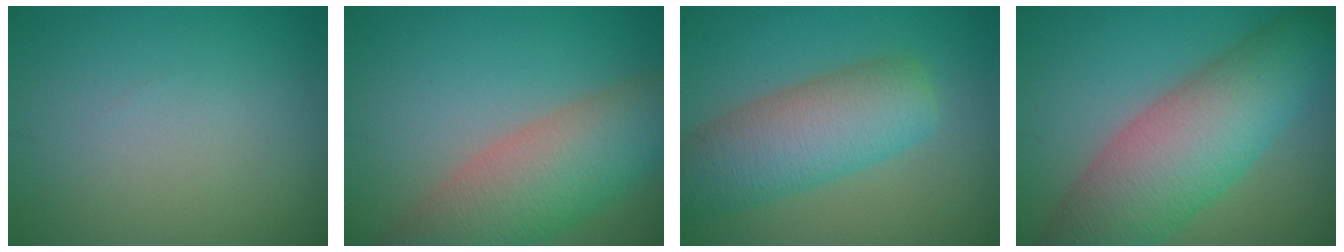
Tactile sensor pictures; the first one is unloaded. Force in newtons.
{"total": 8.2, "press": 8.2, "slide": 0.4}
{"total": 7.5, "press": 7.5, "slide": 0.2}
{"total": 10.7, "press": 10.7, "slide": 0.6}